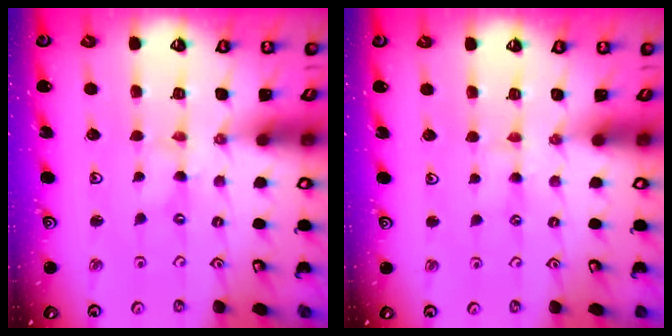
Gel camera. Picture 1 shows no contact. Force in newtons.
{"total": 3.2, "press": 3.2, "slide": 0.4}